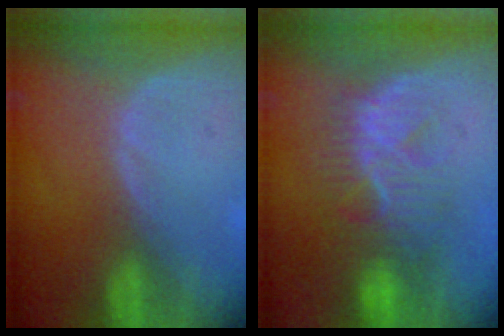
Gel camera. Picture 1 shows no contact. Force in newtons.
{"total": 8.1, "press": 8.0, "slide": 1.2}